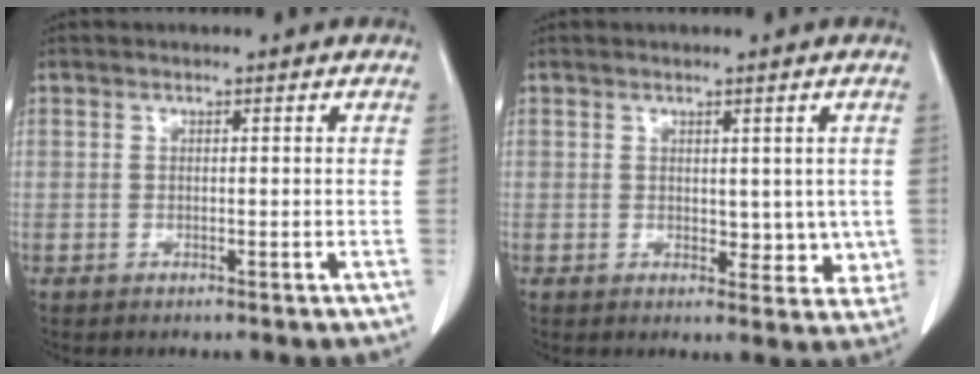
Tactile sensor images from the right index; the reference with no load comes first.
{"total": 4.4, "force": [0.5, 2.8, 3.3], "torque": [-0.021, -0.007, 0.011]}